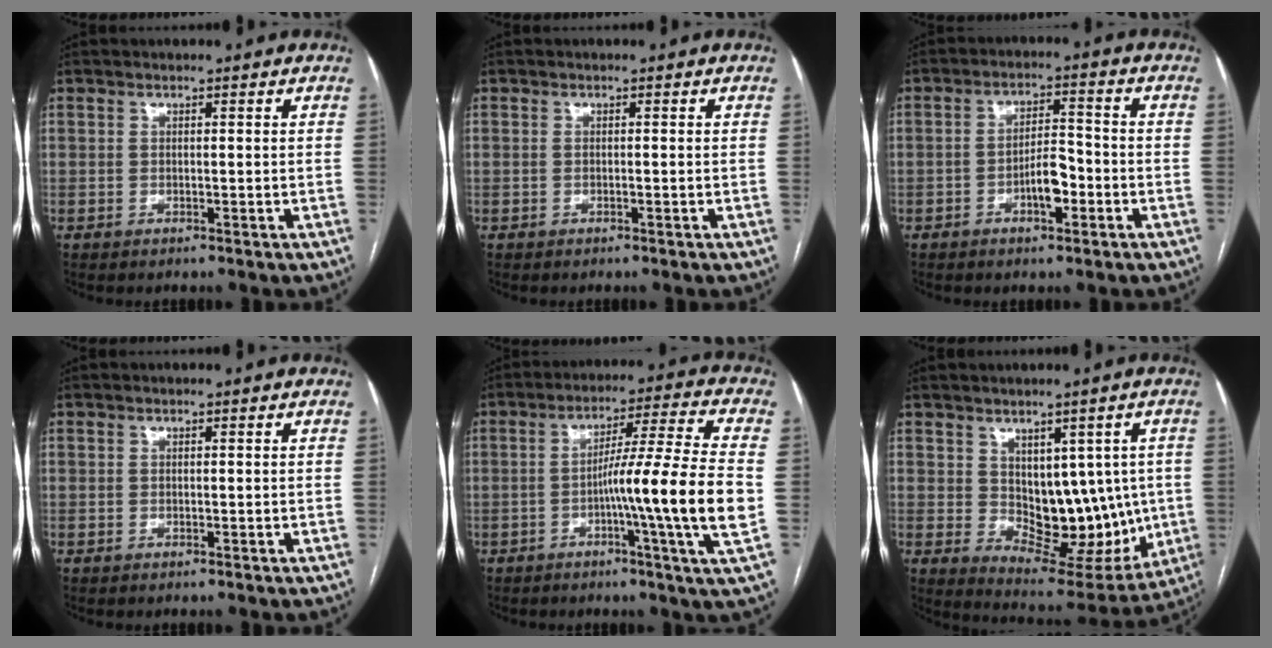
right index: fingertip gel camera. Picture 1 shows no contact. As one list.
[{"total": 0.0}, {"total": 5.4, "force": [-2.2, 1.9, 4.5], "torque": [-0.077, 0.011, -0.035]}, {"total": 0.0}, {"total": 14.1, "force": [-2.5, -2.1, 13.7], "torque": [-0.219, -0.007, -0.050]}, {"total": 12.6, "force": [0.4, 7.4, 10.2], "torque": [-0.115, 0.005, 0.034]}]